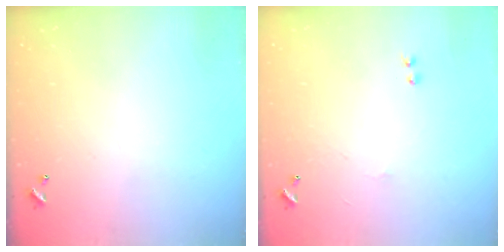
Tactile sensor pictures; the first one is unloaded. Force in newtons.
{"total": 0.9, "press": 0.8, "slide": 0.5}